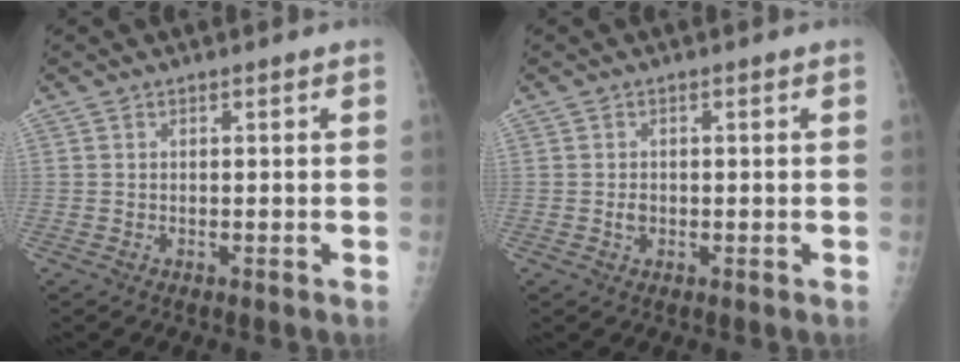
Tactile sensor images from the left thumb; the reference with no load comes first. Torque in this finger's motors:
{"motor_torque": [0.34, 0.42, 0.40, 0.20, 0.00]}